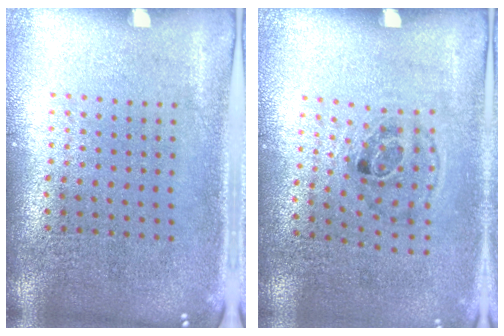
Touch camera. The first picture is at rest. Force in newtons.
{"total": 1.1, "press": 0.7, "slide": 0.9}